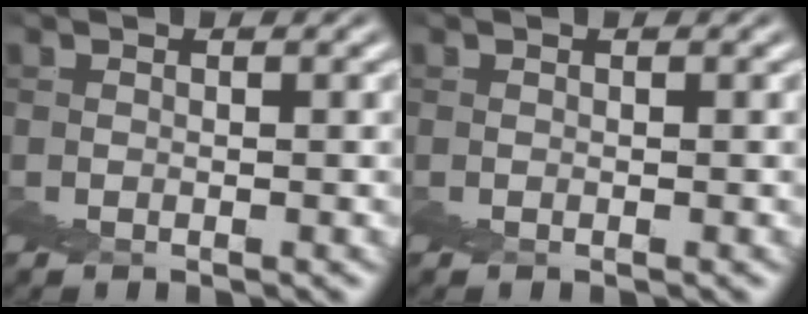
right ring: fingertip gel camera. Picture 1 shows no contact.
{"total": 0.0}